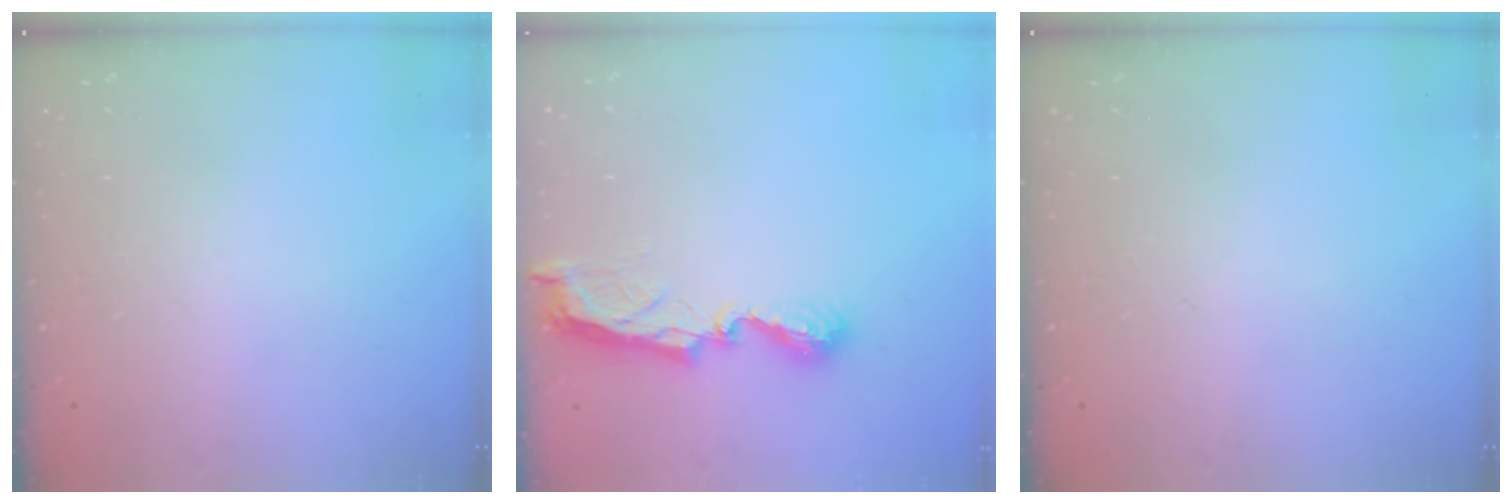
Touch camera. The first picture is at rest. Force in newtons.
{"total": 7.7, "press": 7.6, "slide": 0.7}
{"total": 0.0}